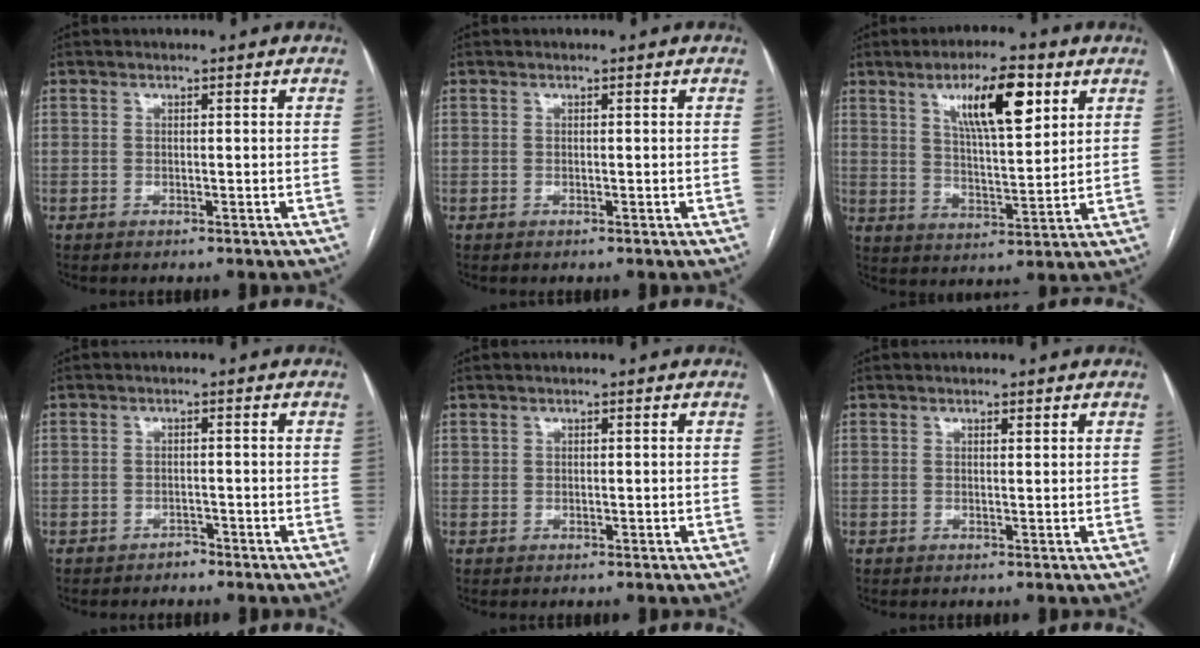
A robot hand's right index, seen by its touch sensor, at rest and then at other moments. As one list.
[{"total": 0.0}, {"total": 11.7, "force": [5.7, 2.7, 9.8], "torque": [-0.168, 0.005, 0.098]}, {"total": 1.2, "force": [-1.0, 0.7, 0.0], "torque": [0.002, 0.003, -0.021]}, {"total": 0.6, "force": [0.3, 0.5, 0.2], "torque": [0.002, 0.003, 0.006]}, {"total": 0.6, "force": [0.4, 0.1, 0.4], "torque": [-0.009, 0.000, 0.006]}]